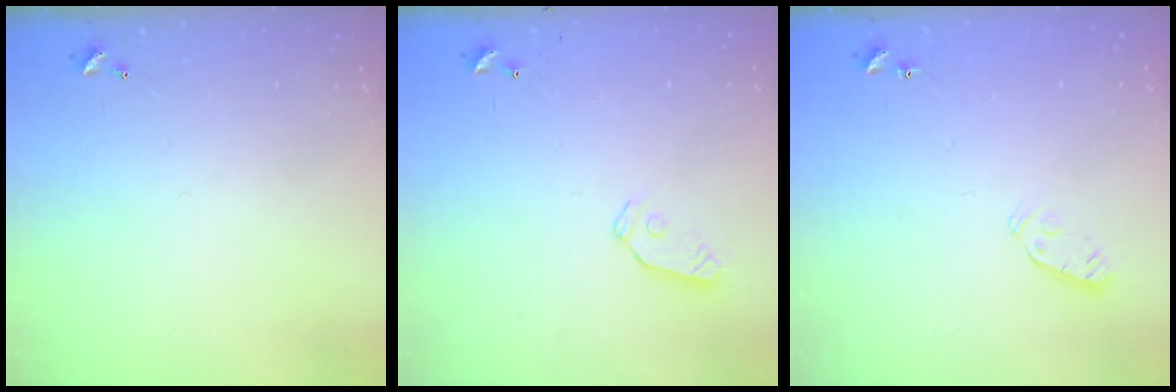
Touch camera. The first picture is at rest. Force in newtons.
{"total": 5.5, "press": 5.5, "slide": 0.2}
{"total": 3.3, "press": 3.1, "slide": 1.0}